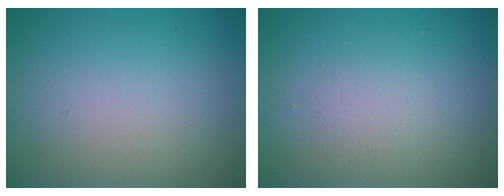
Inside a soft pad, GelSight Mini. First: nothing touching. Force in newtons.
{"total": 1.3, "press": 1.3, "slide": 0.0}